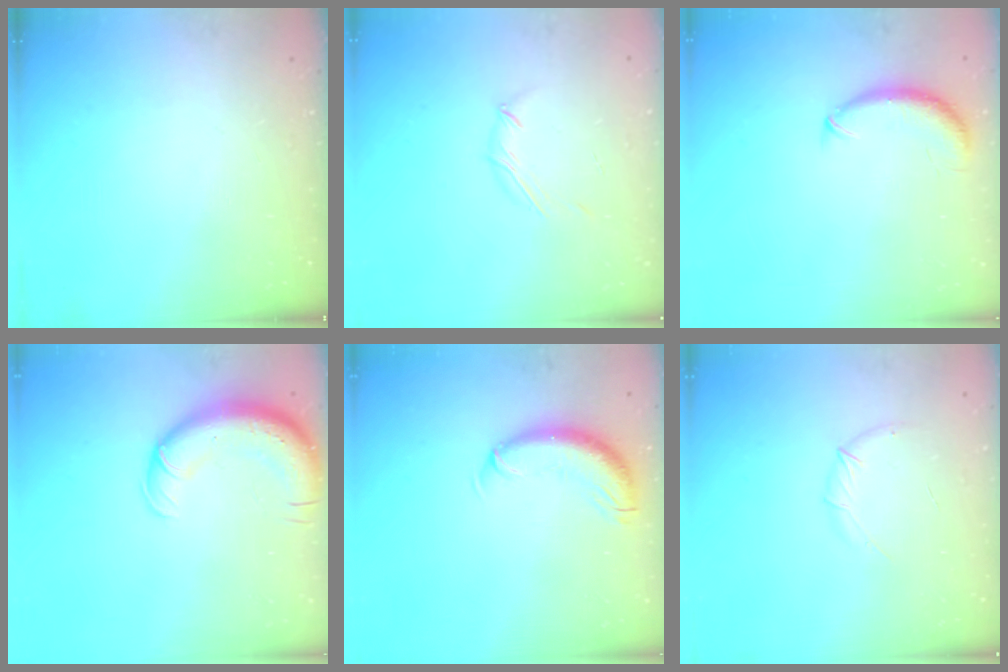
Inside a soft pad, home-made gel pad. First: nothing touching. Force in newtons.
{"total": 4.4, "press": 4.3, "slide": 0.8}
{"total": 8.7, "press": 8.6, "slide": 1.6}
{"total": 14.4, "press": 14.0, "slide": 3.4}
{"total": 10.6, "press": 10.4, "slide": 2.2}
{"total": 5.7, "press": 5.5, "slide": 1.6}